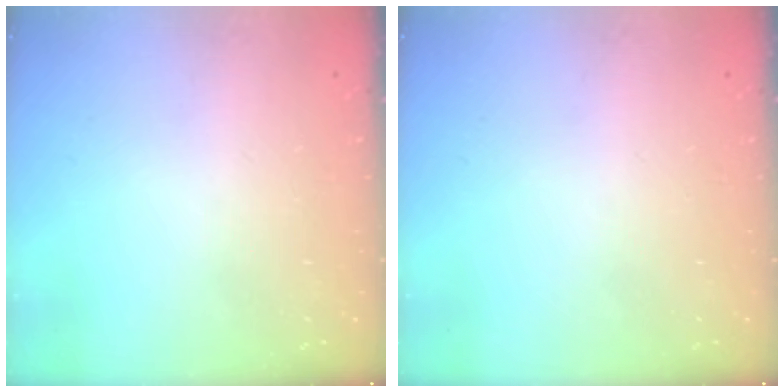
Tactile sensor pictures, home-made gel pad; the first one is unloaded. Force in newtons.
{"total": 0.0}